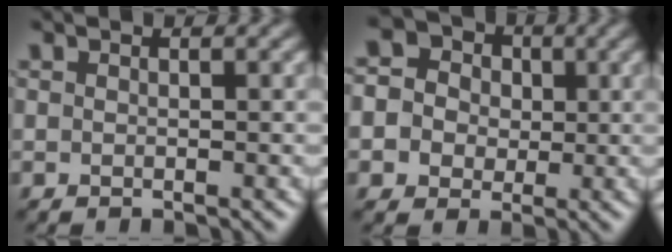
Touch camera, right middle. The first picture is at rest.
{"total": 6.8, "force": [0.0, 6.4, 2.3], "torque": [-0.052, 0.037, -0.029]}